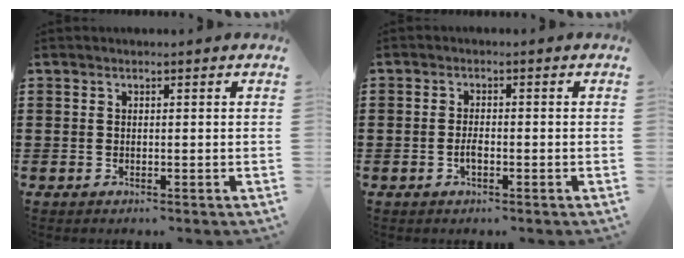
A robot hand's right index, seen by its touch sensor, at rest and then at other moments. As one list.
[{"total": 1.8, "force": [-0.7, 0.8, 1.4], "torque": [-0.029, 0.001, -0.014]}]